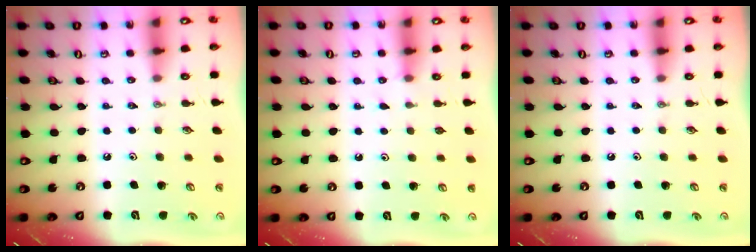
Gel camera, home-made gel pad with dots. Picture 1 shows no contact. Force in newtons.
{"total": 1.7, "press": 1.6, "slide": 0.2}
{"total": 0.0}